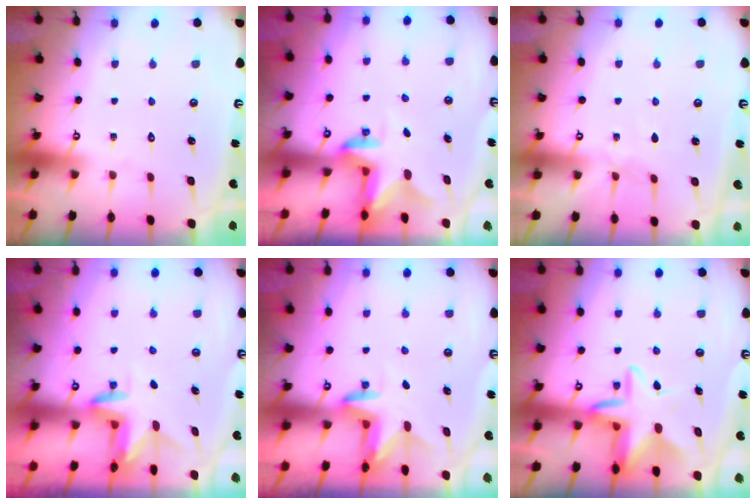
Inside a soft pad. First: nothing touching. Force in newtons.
{"total": 2.5, "press": 2.4, "slide": 0.6}
{"total": 3.5, "press": 3.4, "slide": 0.4}
{"total": 3.2, "press": 3.2, "slide": 0.3}
{"total": 3.4, "press": 3.3, "slide": 0.4}
{"total": 10.6, "press": 10.4, "slide": 1.9}